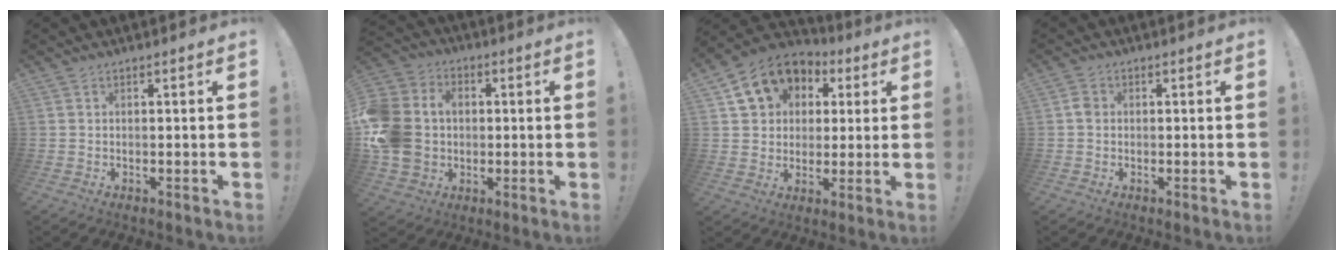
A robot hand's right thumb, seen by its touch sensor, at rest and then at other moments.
{"total": 15.3, "force": [-0.3, 13.0, 8.1], "torque": [-0.160, 0.012, 0.000]}
{"total": 13.6, "force": [5.8, 11.0, 5.5], "torque": [-0.083, -0.023, 0.119]}
{"total": 2.5, "force": [-0.1, 2.1, 1.3], "torque": [-0.019, 0.005, -0.002]}